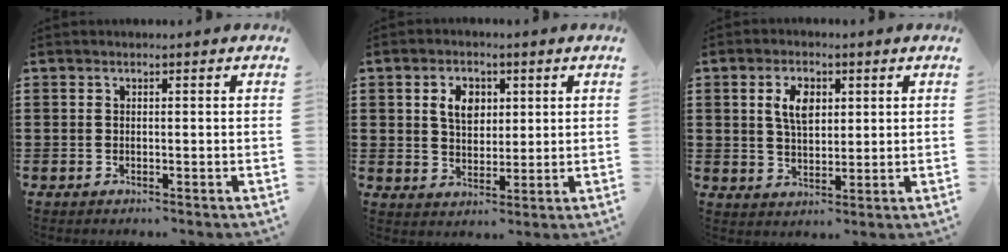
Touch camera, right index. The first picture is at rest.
{"total": 4.9, "force": [1.8, 3.4, 3.2], "torque": [-0.066, 0.012, 0.028]}
{"total": 4.9, "force": [1.8, 2.6, 3.8], "torque": [-0.074, 0.010, 0.030]}